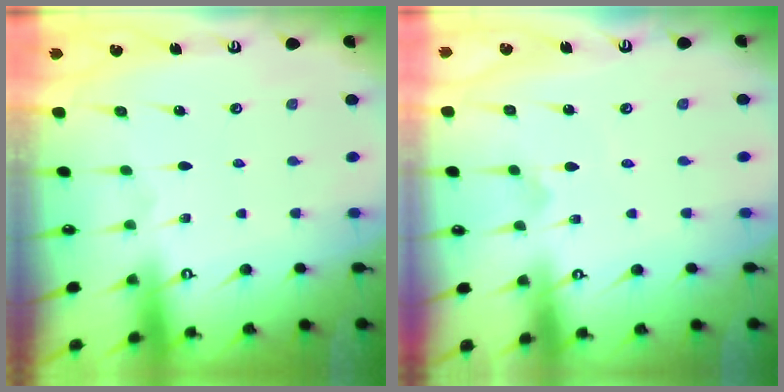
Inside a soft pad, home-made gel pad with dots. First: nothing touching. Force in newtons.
{"total": 1.7, "press": 1.7, "slide": 0.1}